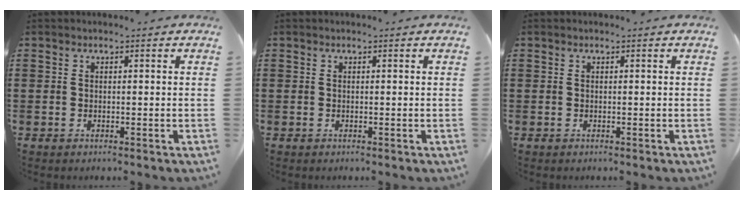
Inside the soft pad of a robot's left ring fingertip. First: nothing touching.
{"total": 0.0}
{"total": 0.0}